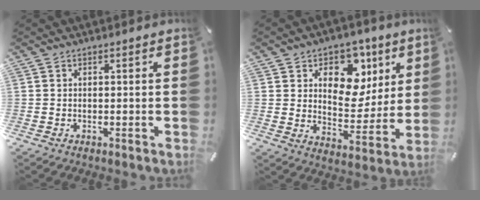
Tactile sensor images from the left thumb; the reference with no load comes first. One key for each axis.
{"total": 13.0, "fx": 5.4, "fy": 9.8, "fz": 6.6, "tx": -0.079, "ty": -0.037, "tz": 0.095}